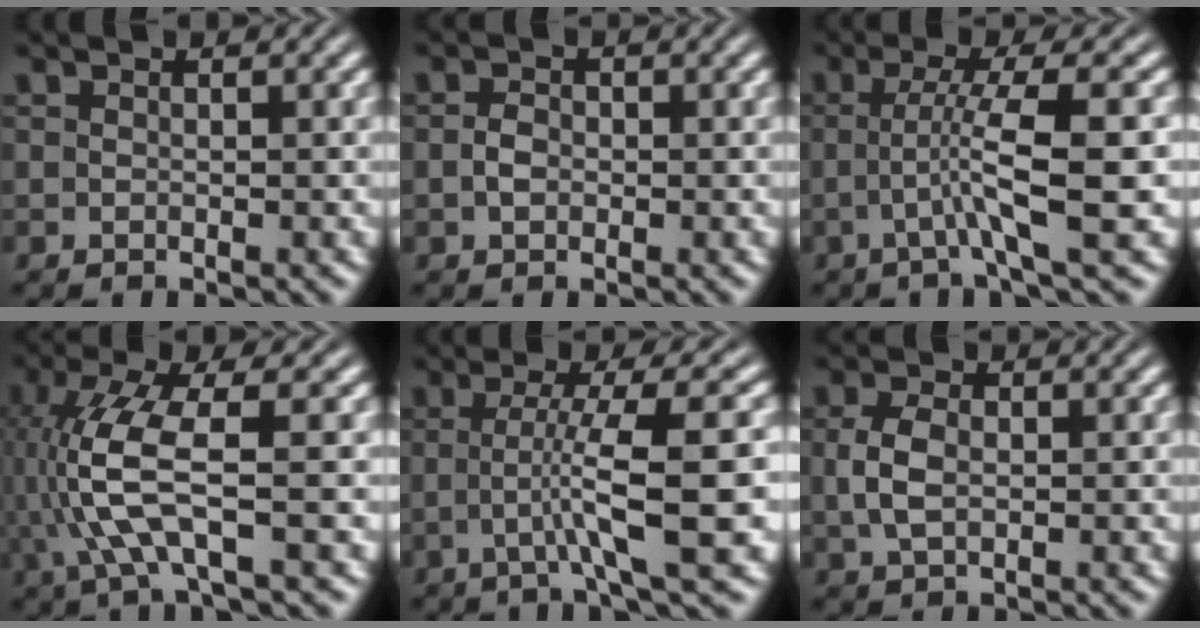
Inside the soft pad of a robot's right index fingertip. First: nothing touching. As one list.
[{"total": 0.7, "force": [-0.4, -0.1, 0.5], "torque": [-0.015, -0.010, 0.000]}, {"total": 4.5, "force": [-0.6, -0.7, 4.4], "torque": [-0.076, -0.011, -0.005]}, {"total": 5.8, "force": [0.1, 0.9, 5.7], "torque": [-0.129, -0.011, 0.013]}, {"total": 5.2, "force": [-0.7, -0.8, 5.1], "torque": [-0.084, -0.010, -0.004]}, {"total": 2.1, "force": [0.0, 0.8, 1.9], "torque": [-0.041, -0.006, 0.012]}]